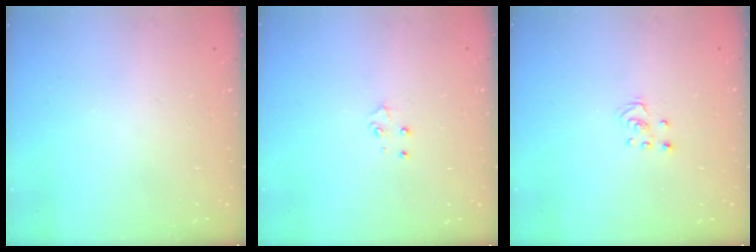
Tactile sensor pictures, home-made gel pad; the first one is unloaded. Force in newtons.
{"total": 4.2, "press": 4.2, "slide": 0.4}
{"total": 2.5, "press": 2.5, "slide": 0.2}